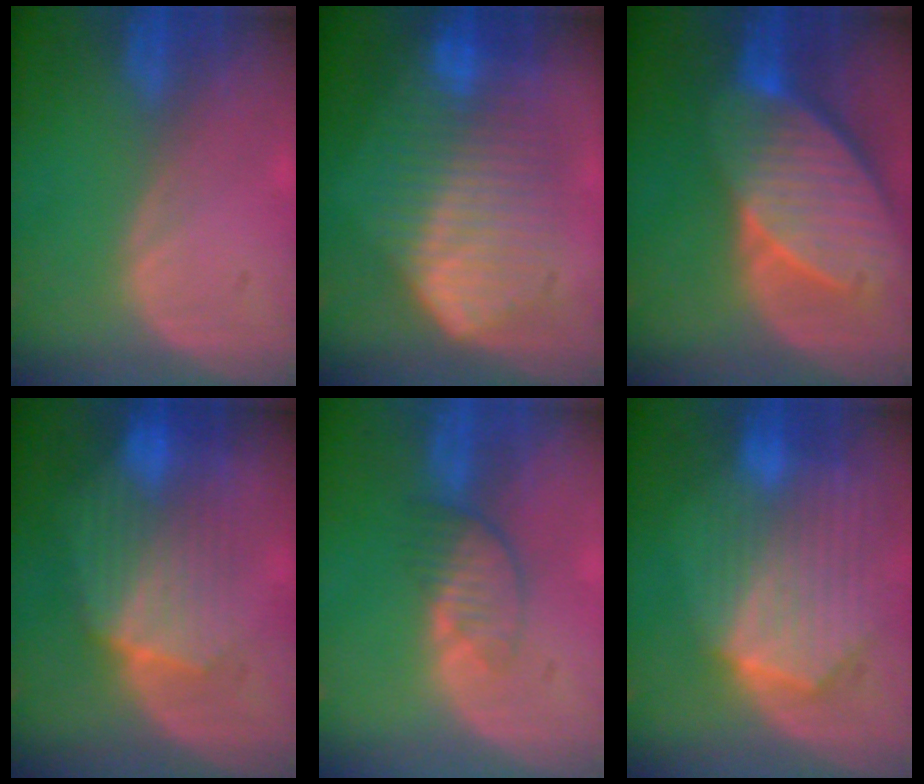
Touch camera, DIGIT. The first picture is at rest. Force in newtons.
{"total": 10.3, "press": 10.3, "slide": 0.4}
{"total": 10.7, "press": 9.4, "slide": 5.1}
{"total": 8.2, "press": 8.1, "slide": 1.3}
{"total": 3.8, "press": 3.5, "slide": 1.6}
{"total": 10.4, "press": 9.1, "slide": 5.0}